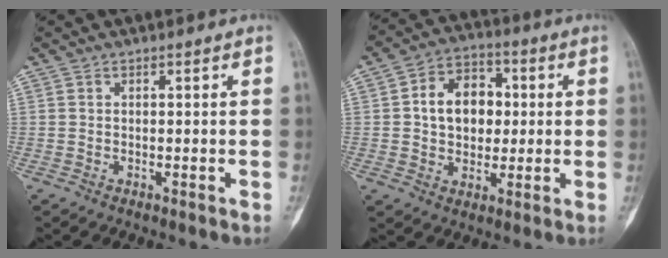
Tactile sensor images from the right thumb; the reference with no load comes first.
{"total": 11.8, "force": [1.2, 8.8, 7.8], "torque": [-0.081, 0.015, 0.016]}